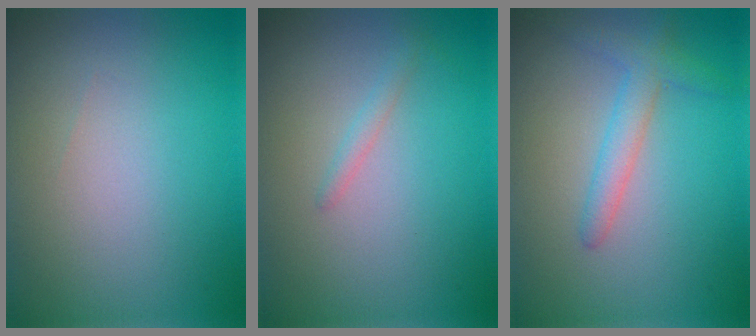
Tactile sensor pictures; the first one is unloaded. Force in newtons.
{"total": 0.8, "press": 0.8, "slide": 0.1}
{"total": 2.4, "press": 2.4, "slide": 0.1}